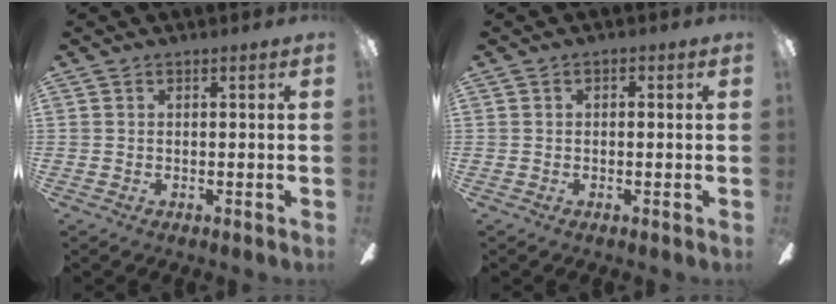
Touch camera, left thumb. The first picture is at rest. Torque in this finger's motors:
{"motor_torque": [-0.15, 0.00, 0.10, 0.03, -0.02]}